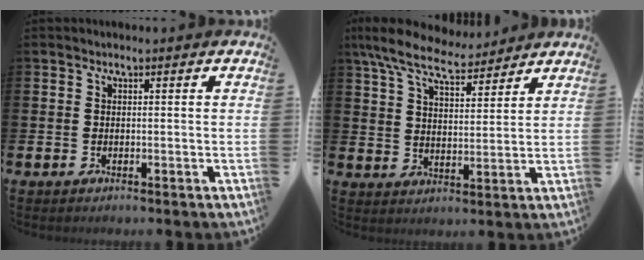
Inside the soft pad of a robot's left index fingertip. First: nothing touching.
{"total": 8.9, "force": [8.0, 2.3, 3.3], "torque": [-0.099, -0.031, 0.147]}